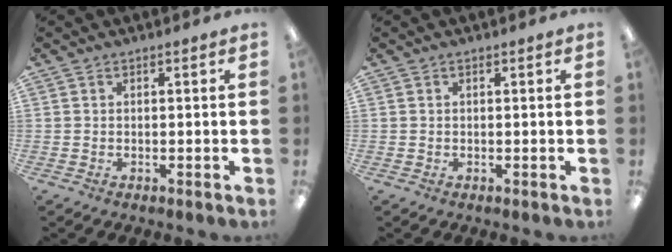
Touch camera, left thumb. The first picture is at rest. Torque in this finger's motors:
{"motor_torque": [0.01, 0.02, 0.02, -0.07, 0.00]}